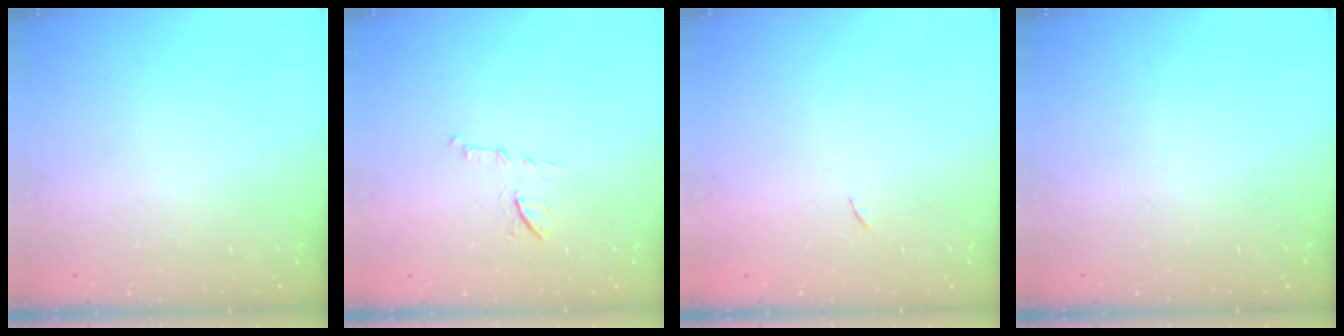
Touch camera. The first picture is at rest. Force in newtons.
{"total": 7.2, "press": 7.0, "slide": 1.5}
{"total": 3.5, "press": 3.3, "slide": 1.2}
{"total": 0.0}